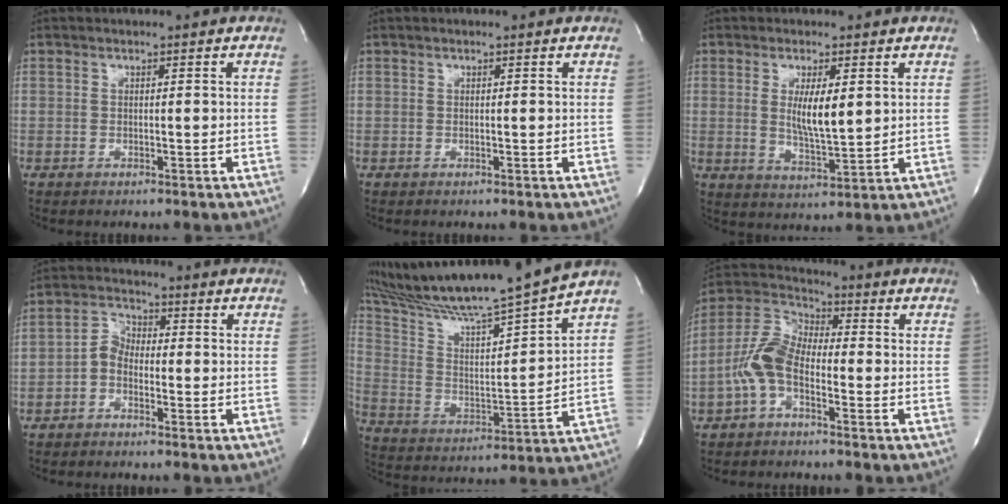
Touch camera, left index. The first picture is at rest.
{"total": 0.0}
{"total": 6.0, "force": [1.2, 1.3, 5.8], "torque": [-0.111, -0.018, 0.029]}
{"total": 3.4, "force": [-1.7, 2.3, 2.0], "torque": [-0.041, 0.004, -0.040]}
{"total": 19.8, "force": [17.4, -1.7, 9.3], "torque": [-0.174, -0.038, 0.290]}
{"total": 7.7, "force": [-3.0, 3.7, 6.0], "torque": [-0.151, 0.017, -0.065]}